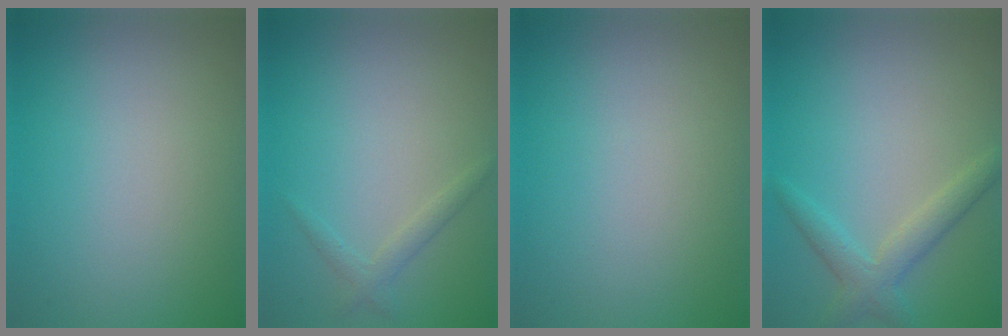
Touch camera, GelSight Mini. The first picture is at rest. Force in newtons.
{"total": 1.3, "press": 1.3, "slide": 0.1}
{"total": 0.0}
{"total": 2.8, "press": 2.8, "slide": 0.1}